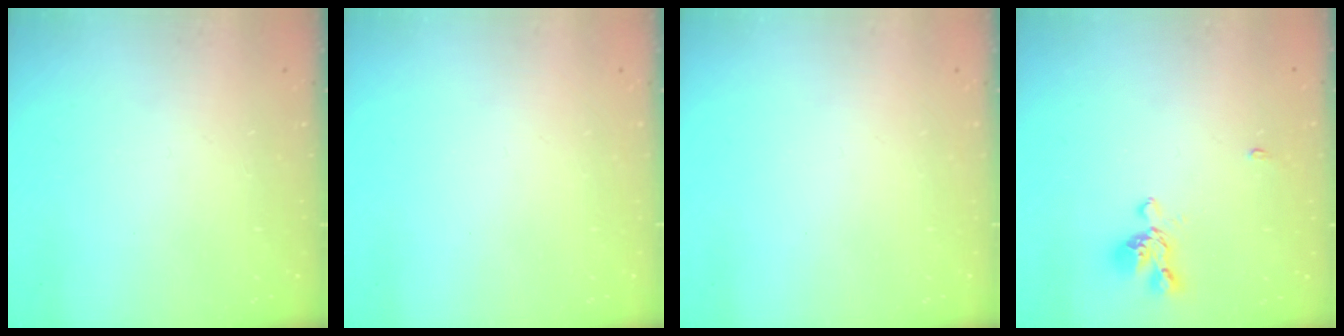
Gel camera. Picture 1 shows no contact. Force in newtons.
{"total": 0.0}
{"total": 0.0}
{"total": 1.2, "press": 0.8, "slide": 1.0}